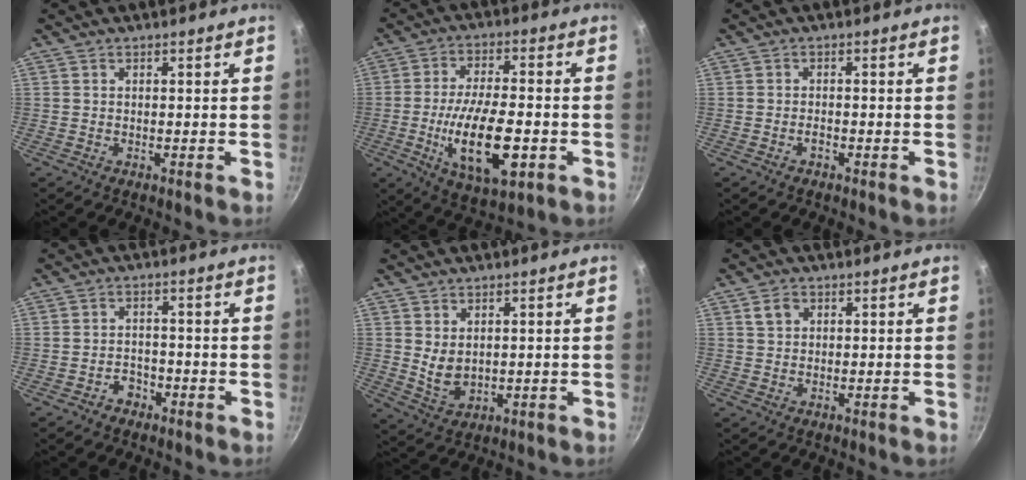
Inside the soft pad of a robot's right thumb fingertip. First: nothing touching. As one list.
[{"total": 16.2, "force": [-4.0, 6.7, 14.2], "torque": [-0.242, 0.010, -0.066]}, {"total": 1.1, "force": [-0.7, 0.6, 0.7], "torque": [-0.011, 0.012, -0.013]}, {"total": 2.5, "force": [-1.5, 1.8, 0.8], "torque": [0.005, 0.019, -0.021]}, {"total": 5.0, "force": [1.3, 3.4, 3.5], "torque": [-0.056, -0.018, 0.036]}, {"total": 2.8, "force": [1.1, 2.0, 1.5], "torque": [-0.018, 0.003, 0.021]}]